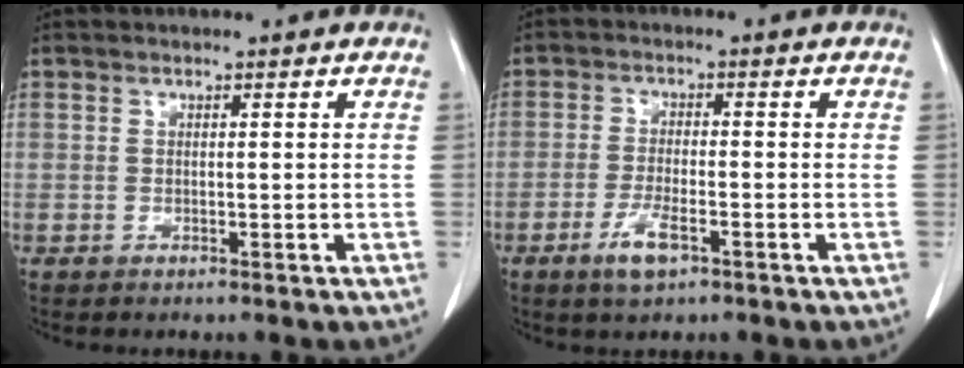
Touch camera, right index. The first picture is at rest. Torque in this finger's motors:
{"motor_torque": [0.55, -0.35, 0.13, 0.08]}